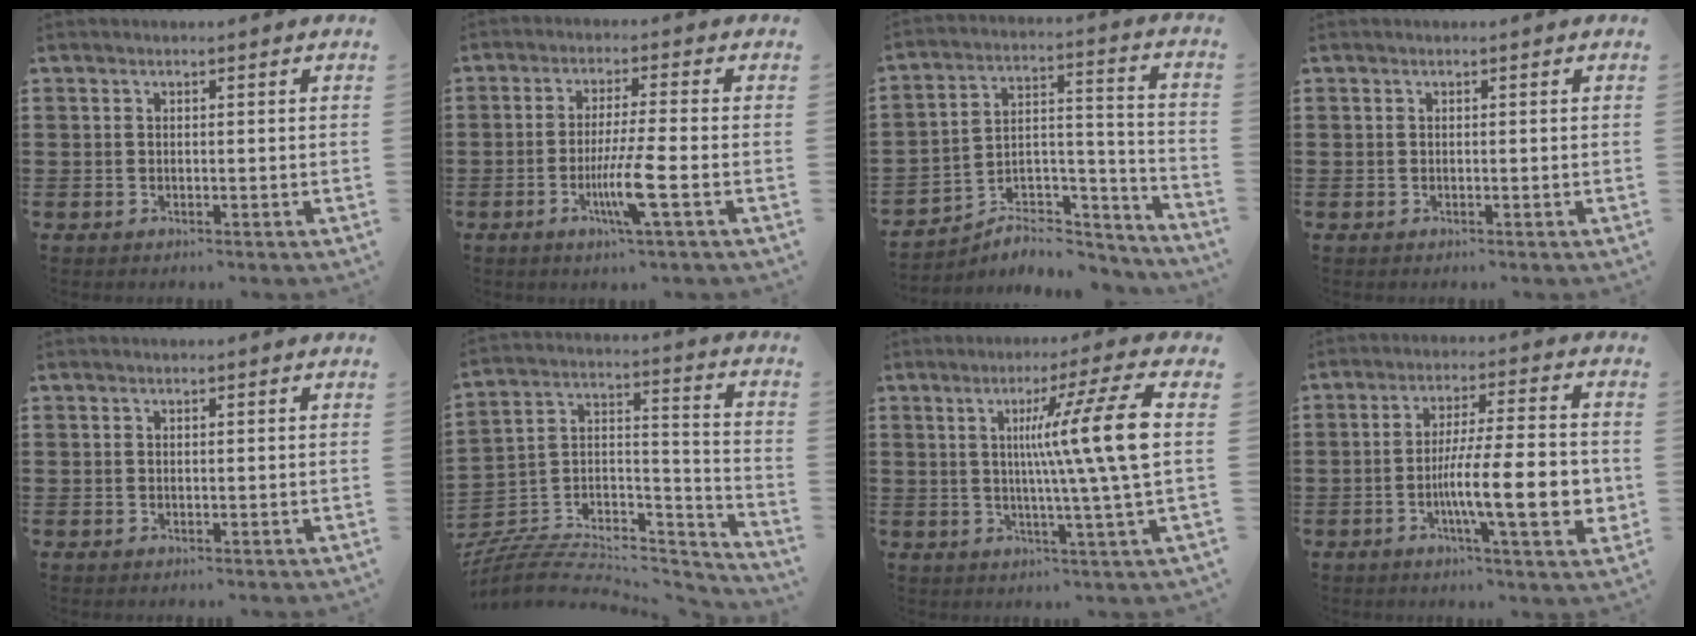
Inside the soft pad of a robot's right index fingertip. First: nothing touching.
{"total": 7.4, "force": [-2.5, 0.1, 6.9], "torque": [-0.135, -0.020, -0.048]}
{"total": 4.8, "force": [-3.9, 2.6, 1.1], "torque": [-0.021, 0.001, -0.075]}
{"total": 0.0}
{"total": 0.0}
{"total": 6.7, "force": [-5.6, 2.8, 2.2], "torque": [-0.048, 0.005, -0.114]}
{"total": 12.9, "force": [1.6, -1.1, 12.8], "torque": [-0.220, -0.009, 0.010]}
{"total": 14.1, "force": [-3.0, 2.7, 13.5], "torque": [-0.219, -0.011, -0.052]}